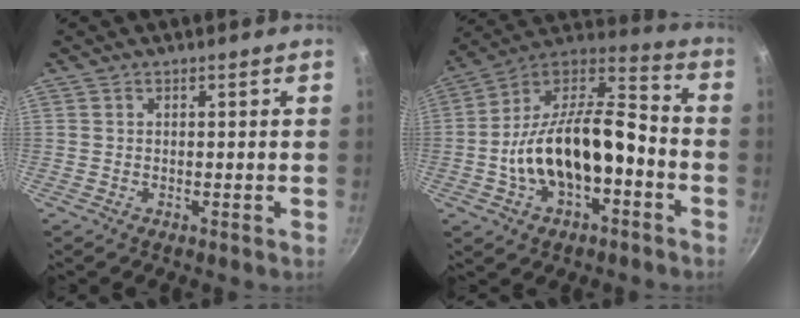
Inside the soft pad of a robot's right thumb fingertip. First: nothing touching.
{"total": 20.7, "force": [-4.9, 10.9, 16.9], "torque": [-0.280, 0.058, -0.094]}